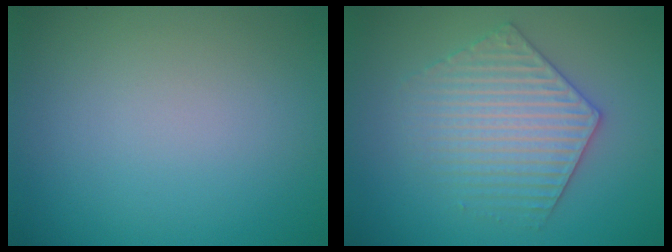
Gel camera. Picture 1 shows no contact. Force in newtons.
{"total": 4.0, "press": 3.9, "slide": 0.7}